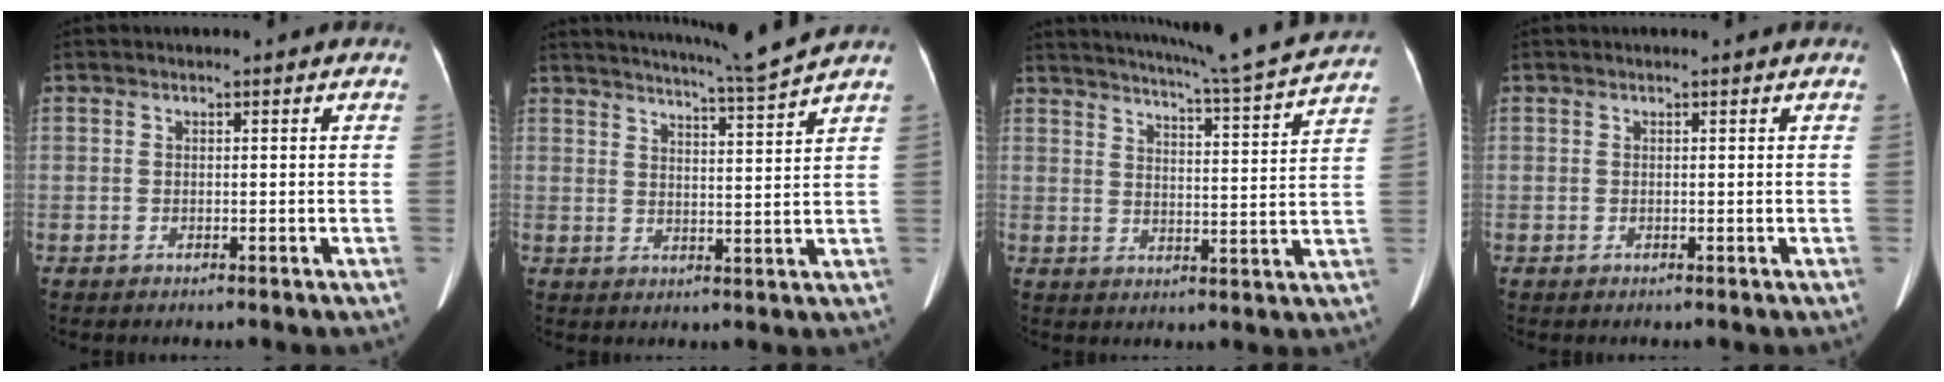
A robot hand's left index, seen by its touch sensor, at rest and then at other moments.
{"total": 9.1, "force": [8.3, -2.5, 2.7], "torque": [-0.051, -0.028, 0.126]}
{"total": 16.3, "force": [15.1, -1.7, 5.9], "torque": [-0.105, -0.036, 0.196]}
{"total": 0.0}